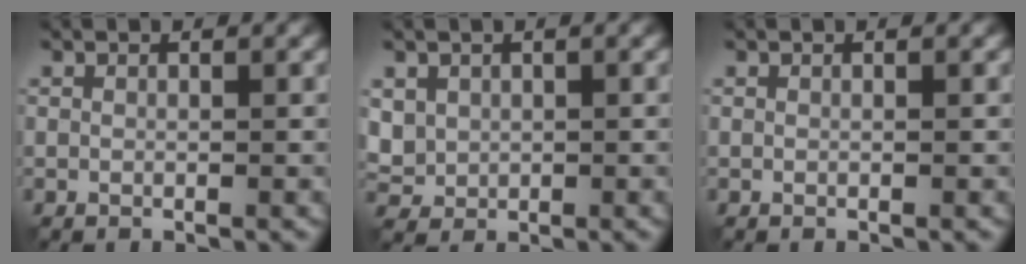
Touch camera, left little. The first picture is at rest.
{"total": 2.4, "force": [0.8, 2.1, 0.8], "torque": [-0.022, -0.004, 0.021]}
{"total": 0.0}